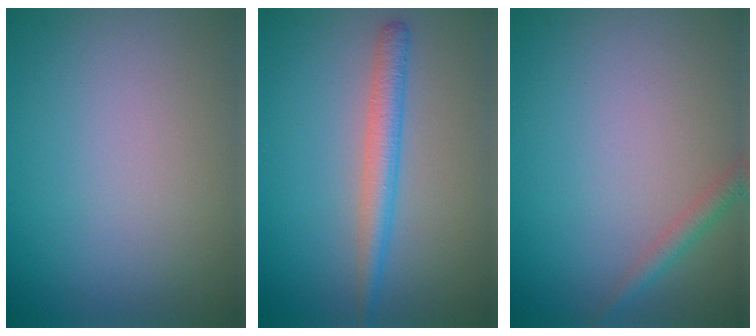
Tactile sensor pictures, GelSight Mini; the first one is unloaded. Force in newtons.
{"total": 2.7, "press": 2.7, "slide": 0.1}
{"total": 1.5, "press": 1.5, "slide": 0.0}